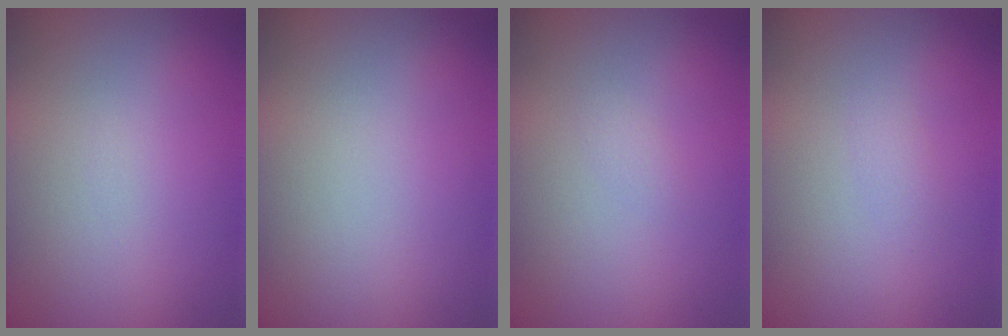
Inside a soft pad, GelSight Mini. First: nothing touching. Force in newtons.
{"total": 0.0}
{"total": 0.5, "press": 0.5, "slide": 0.0}
{"total": 0.7, "press": 0.7, "slide": 0.0}